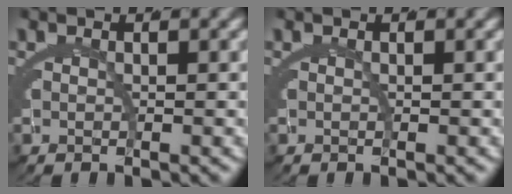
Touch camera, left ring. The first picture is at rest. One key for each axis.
{"total": 0.0}